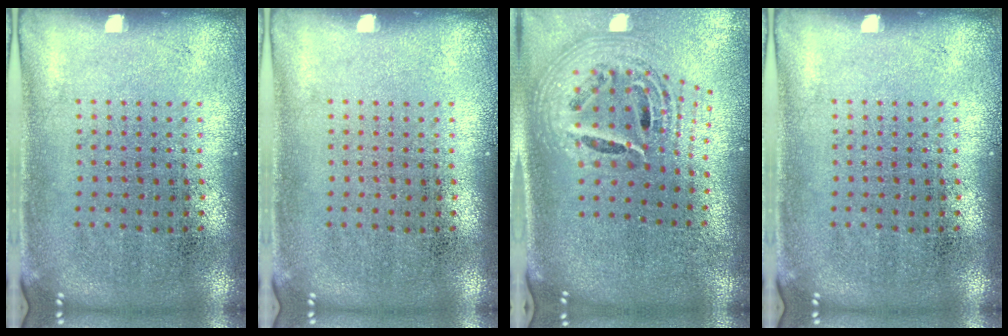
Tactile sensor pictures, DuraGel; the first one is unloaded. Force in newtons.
{"total": 0.0}
{"total": 2.7, "press": 1.8, "slide": 2.0}
{"total": 0.0}